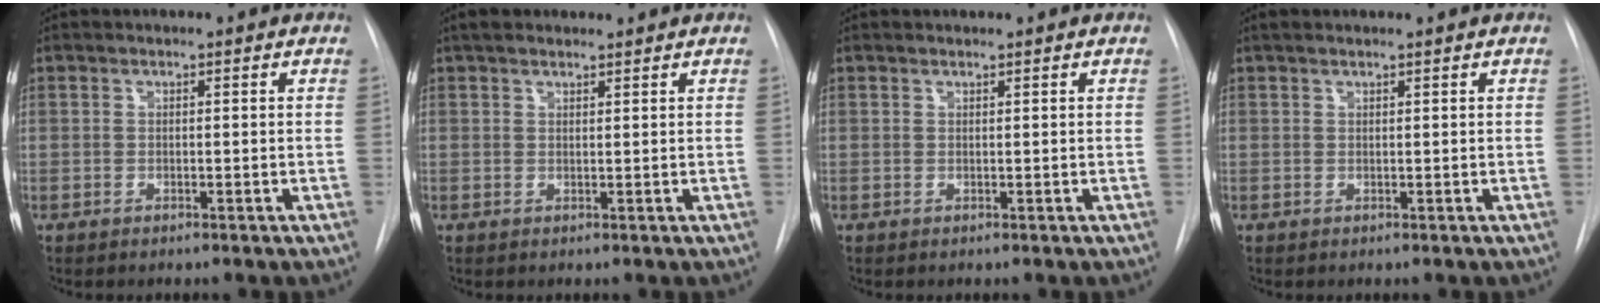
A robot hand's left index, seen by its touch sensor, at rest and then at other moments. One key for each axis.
{"total": 3.2, "fx": 2.6, "fy": 1.3, "fz": 1.3, "tx": -0.018, "ty": 0.021, "tz": 0.042}
{"total": 0.0}
{"total": 1.8, "fx": 1.5, "fy": 0.0, "fz": 0.9, "tx": -0.008, "ty": 0.020, "tz": 0.025}